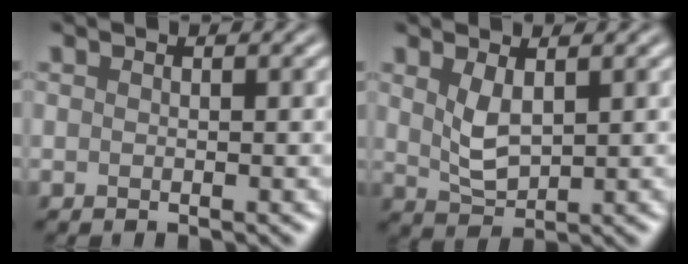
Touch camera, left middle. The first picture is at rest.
{"total": 2.8, "force": [1.1, 1.3, 2.2], "torque": [-0.052, -0.005, 0.028]}